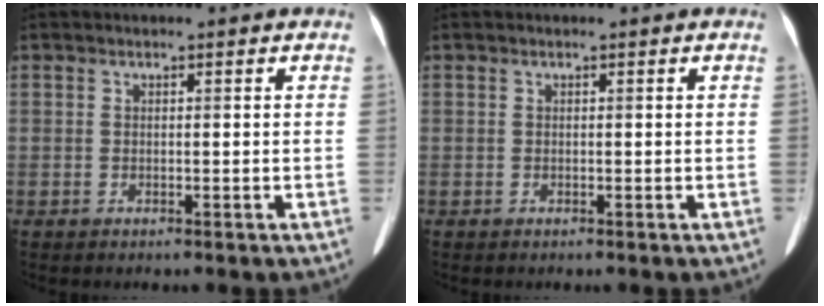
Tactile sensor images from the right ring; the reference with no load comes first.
{"total": 0.0}